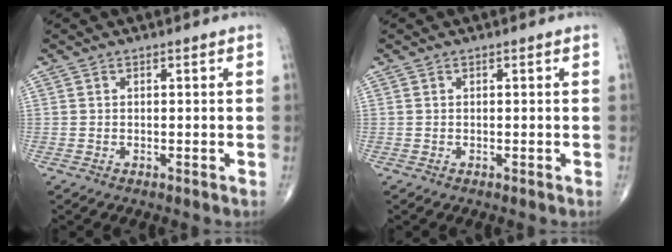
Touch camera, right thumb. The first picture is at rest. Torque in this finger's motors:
{"motor_torque": [0.00, 0.00, 0.00, 0.00, 0.00]}